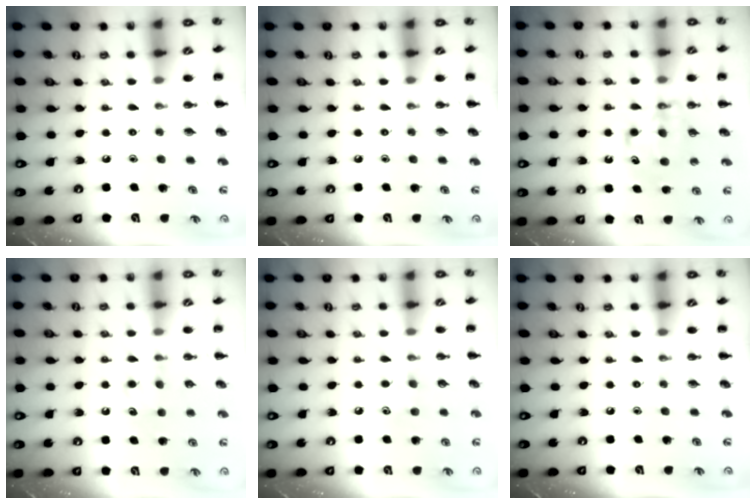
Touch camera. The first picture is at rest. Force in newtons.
{"total": 0.0}
{"total": 6.1, "press": 6.0, "slide": 1.0}
{"total": 5.1, "press": 4.9, "slide": 1.5}
{"total": 5.1, "press": 4.8, "slide": 1.6}
{"total": 0.0}